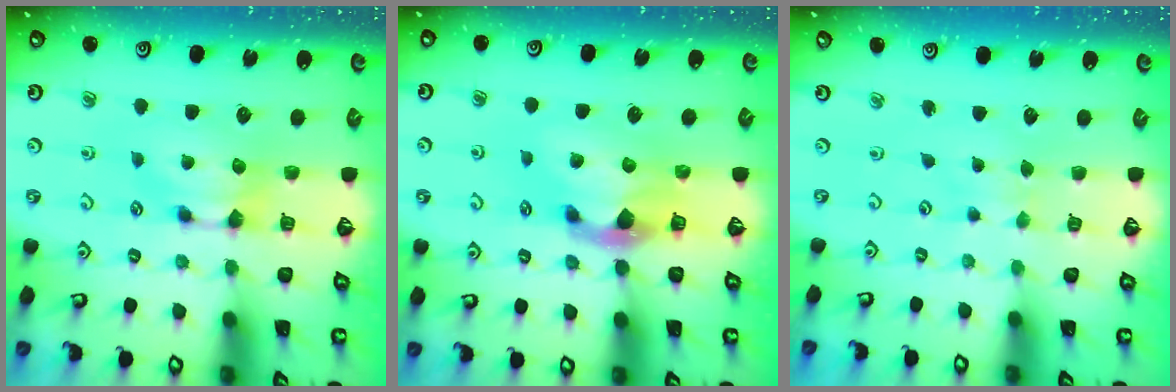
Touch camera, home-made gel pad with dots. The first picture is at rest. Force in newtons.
{"total": 2.9, "press": 2.6, "slide": 1.3}
{"total": 2.4, "press": 2.4, "slide": 0.1}